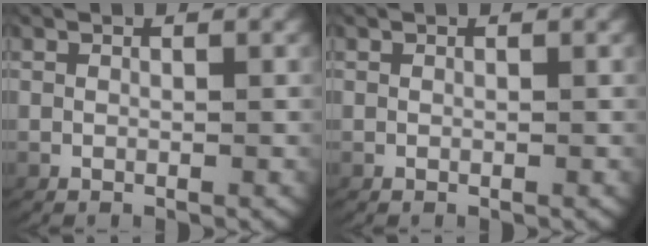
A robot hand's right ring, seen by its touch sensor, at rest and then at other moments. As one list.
[{"total": 0.0}]